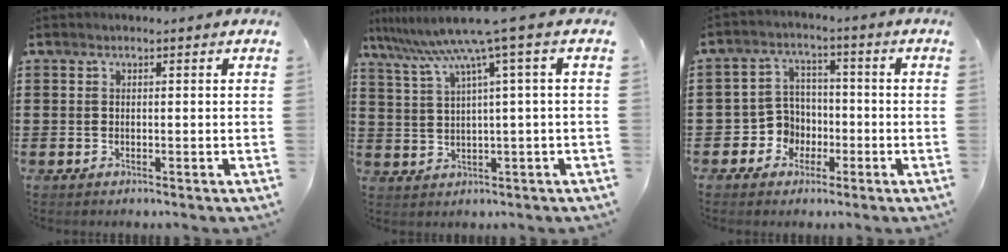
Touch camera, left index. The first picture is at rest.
{"total": 8.2, "force": [4.2, -0.9, 7.0], "torque": [-0.161, -0.032, 0.063]}
{"total": 5.3, "force": [-1.9, 4.8, 1.4], "torque": [-0.047, 0.009, -0.039]}